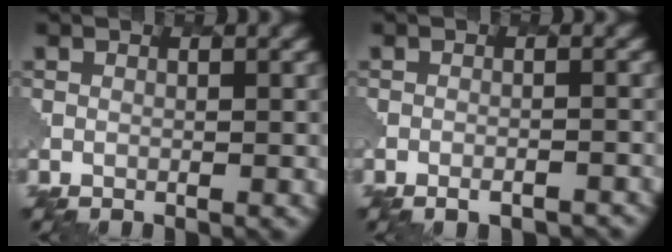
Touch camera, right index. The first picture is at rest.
{"total": 2.7, "force": [-2.3, 0.8, 1.3], "torque": [-0.017, 0.011, -0.029]}